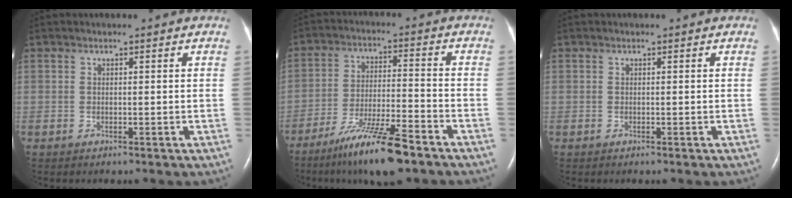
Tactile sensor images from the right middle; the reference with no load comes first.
{"total": 11.9, "force": [-8.5, 0.9, 8.2], "torque": [-0.152, -0.029, -0.149]}
{"total": 0.0}